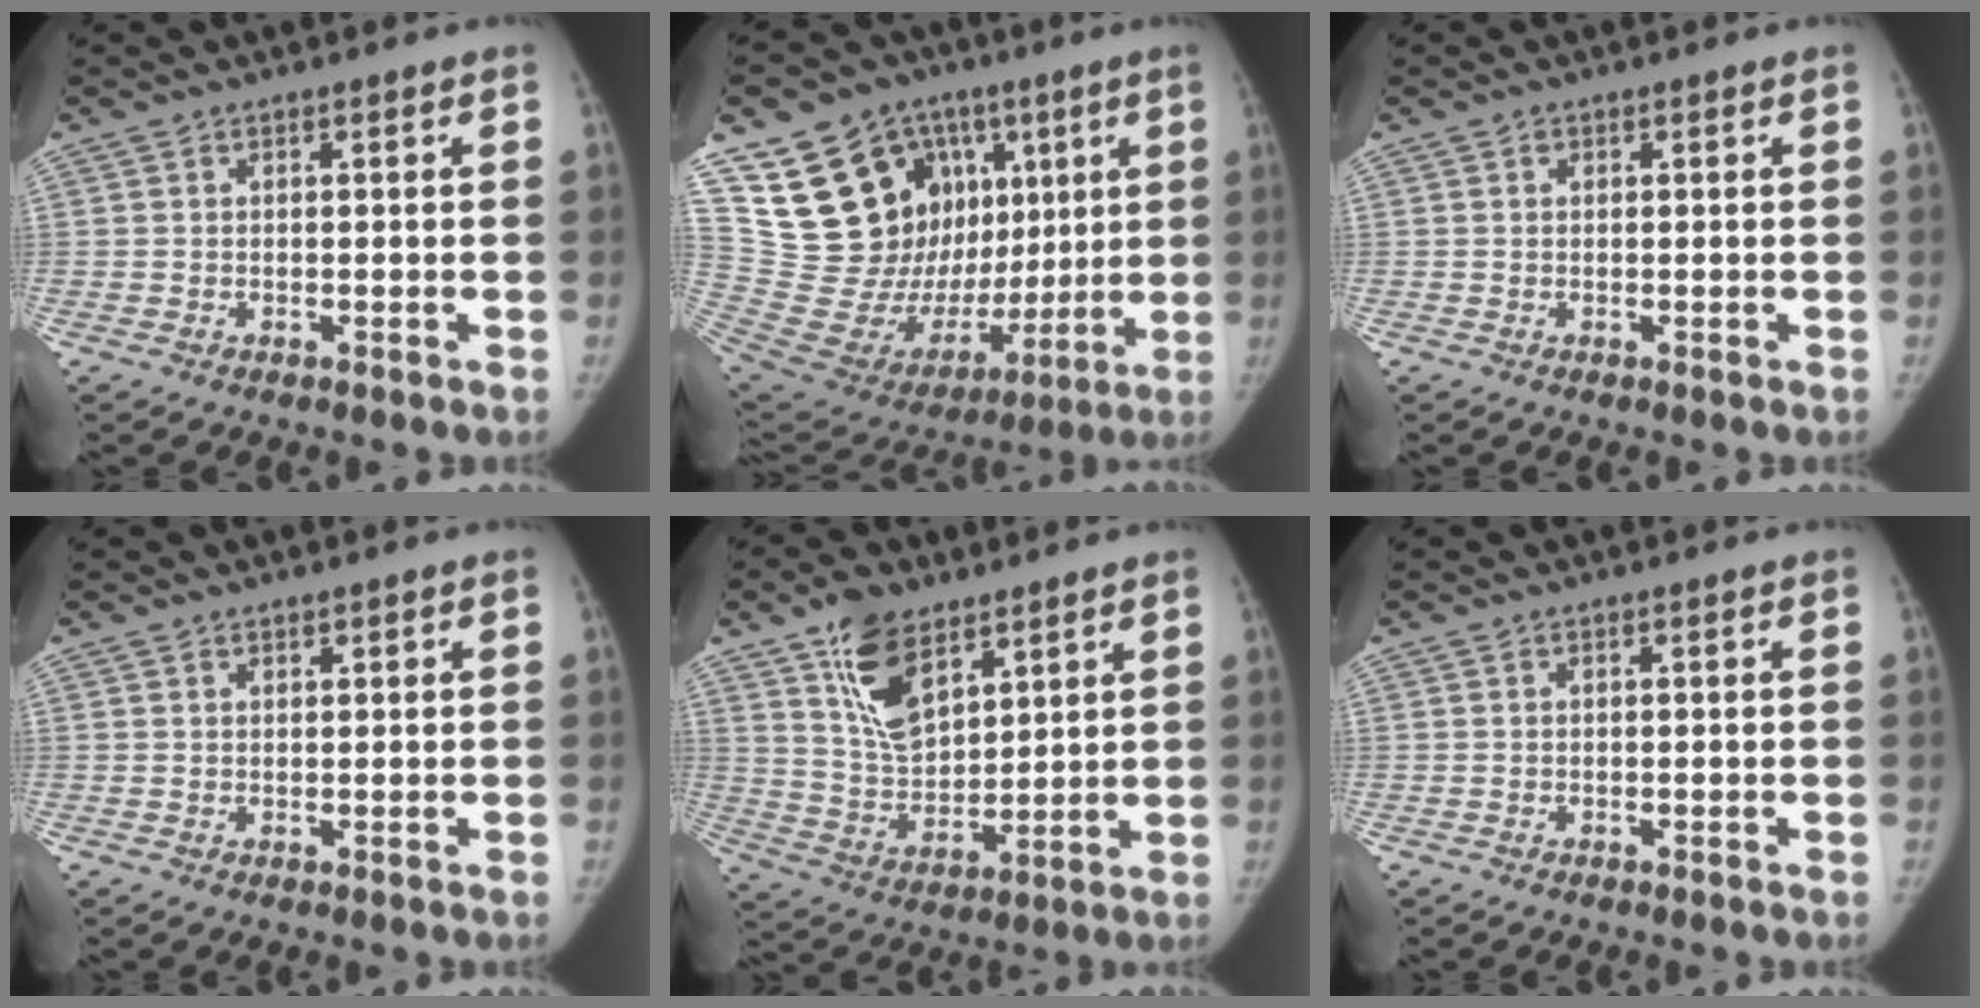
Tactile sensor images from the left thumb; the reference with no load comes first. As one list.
[{"total": 27.5, "force": [9.3, 19.8, 16.6], "torque": [-0.231, 0.018, 0.181]}, {"total": 0.6, "force": [0.3, 0.5, 0.2], "torque": [0.002, 0.000, 0.004]}, {"total": 0.8, "force": [0.7, 0.4, 0.3], "torque": [0.003, -0.004, 0.010]}, {"total": 12.7, "force": [7.6, 6.9, 7.5], "torque": [-0.108, -0.044, 0.148]}, {"total": 0.0}]